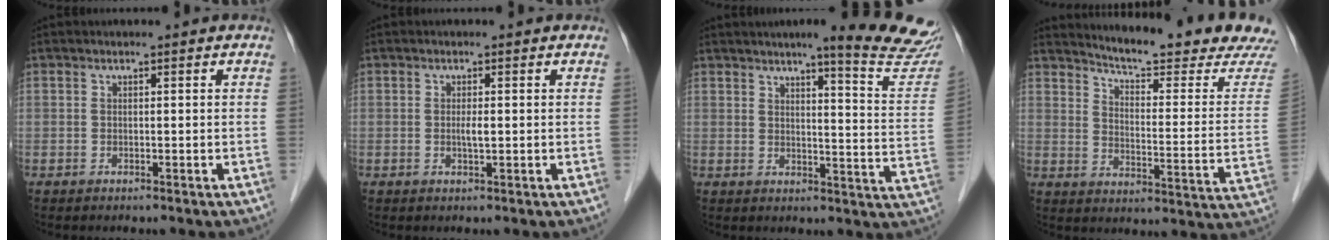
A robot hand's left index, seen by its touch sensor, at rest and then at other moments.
{"total": 1.3, "force": [-0.1, 0.2, 1.3], "torque": [-0.027, -0.003, -0.003]}
{"total": 15.6, "force": [13.6, -0.4, 7.5], "torque": [-0.086, -0.078, 0.143]}
{"total": 18.7, "force": [17.8, -0.8, 5.5], "torque": [-0.090, -0.108, 0.220]}